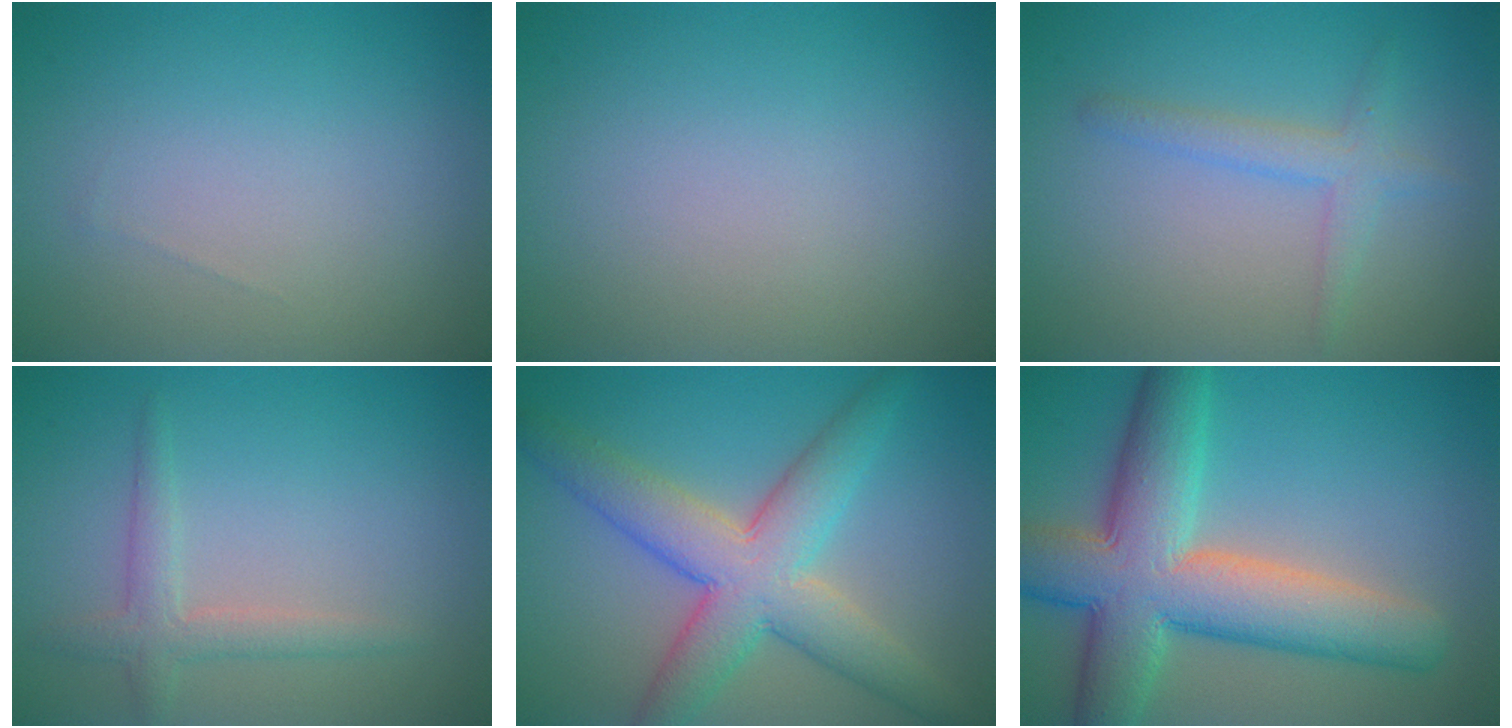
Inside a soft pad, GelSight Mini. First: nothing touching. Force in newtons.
{"total": 0.0}
{"total": 2.3, "press": 2.3, "slide": 0.1}
{"total": 2.3, "press": 2.3, "slide": 0.1}
{"total": 7.5, "press": 7.5, "slide": 0.2}
{"total": 10.8, "press": 10.8, "slide": 0.4}